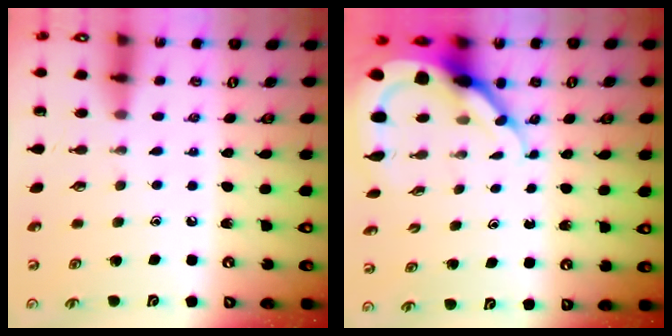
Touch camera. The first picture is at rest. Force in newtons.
{"total": 9.7, "press": 9.7, "slide": 1.0}